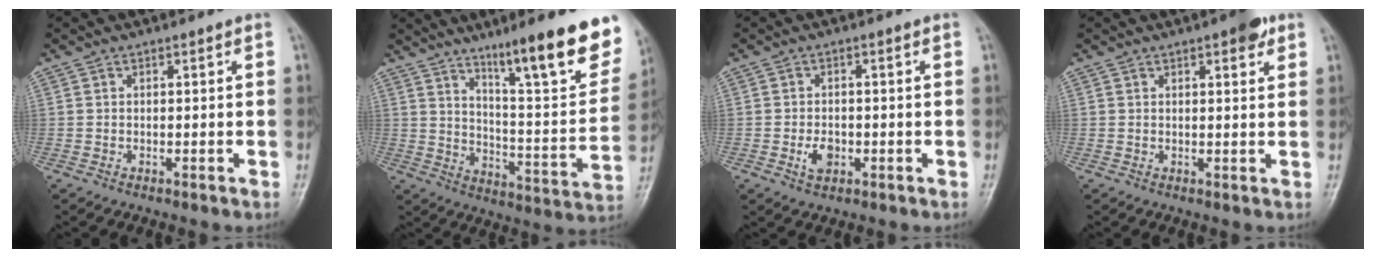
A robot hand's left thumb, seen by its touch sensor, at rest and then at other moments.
{"total": 21.6, "force": [13.6, 3.7, 16.3], "torque": [-0.201, -0.067, 0.211]}
{"total": 3.2, "force": [-0.9, 2.2, 2.1], "torque": [-0.033, 0.001, -0.013]}
{"total": 3.9, "force": [2.2, 1.2, 2.9], "torque": [-0.032, -0.008, 0.025]}